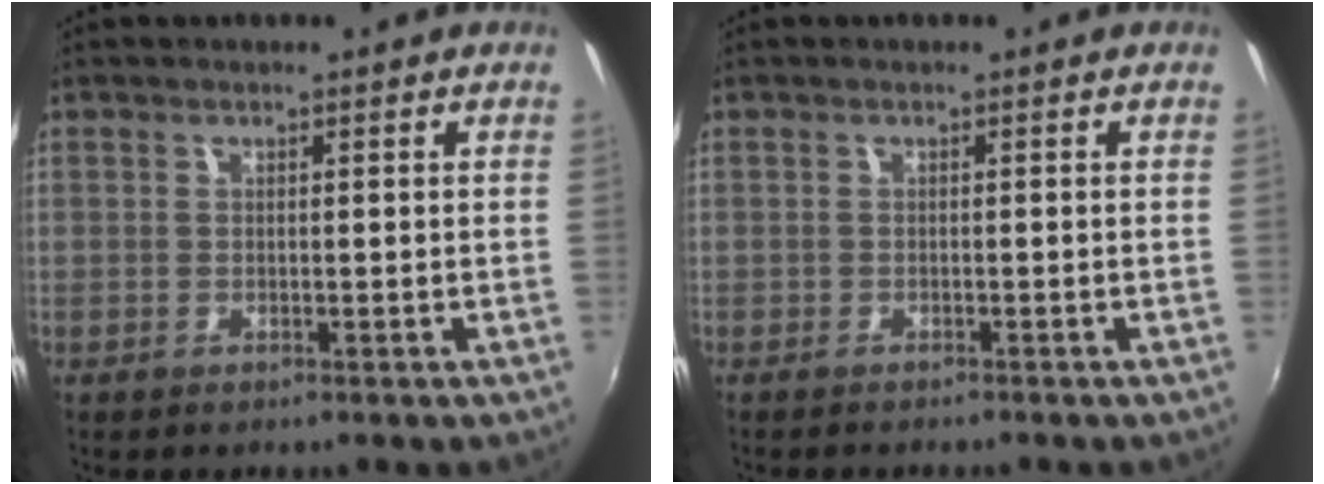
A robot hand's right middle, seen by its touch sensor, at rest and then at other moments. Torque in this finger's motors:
{"motor_torque": [0.31, -0.33, 0.06, 0.01]}